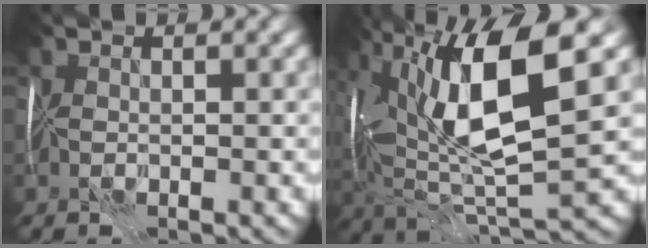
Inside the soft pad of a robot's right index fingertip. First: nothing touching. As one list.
[{"total": 12.2, "force": [3.3, 3.4, 11.3], "torque": [-0.210, 0.005, 0.061]}]